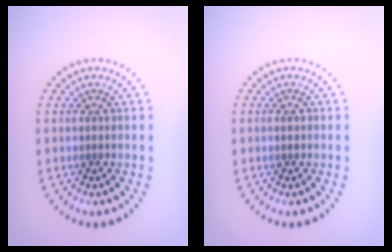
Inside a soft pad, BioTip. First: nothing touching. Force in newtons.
{"total": 1.0, "press": 0.9, "slide": 0.2}